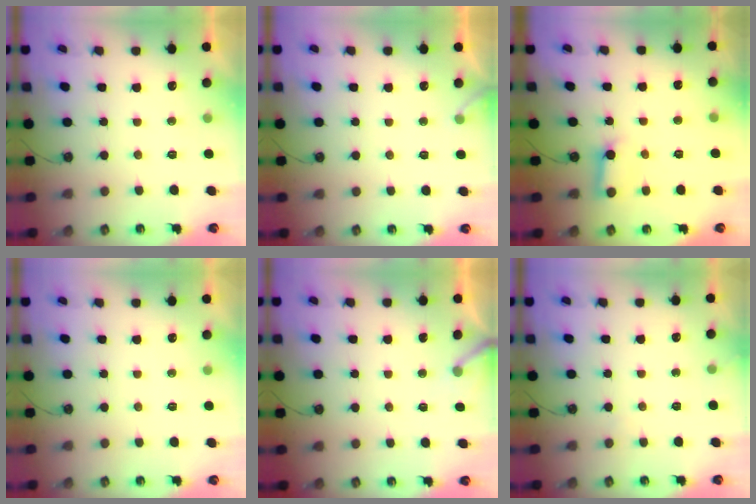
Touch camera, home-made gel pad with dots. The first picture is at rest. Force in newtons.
{"total": 3.6, "press": 3.6, "slide": 0.4}
{"total": 7.4, "press": 7.3, "slide": 0.9}
{"total": 0.0}
{"total": 3.6, "press": 3.6, "slide": 0.2}
{"total": 4.8, "press": 4.7, "slide": 0.2}